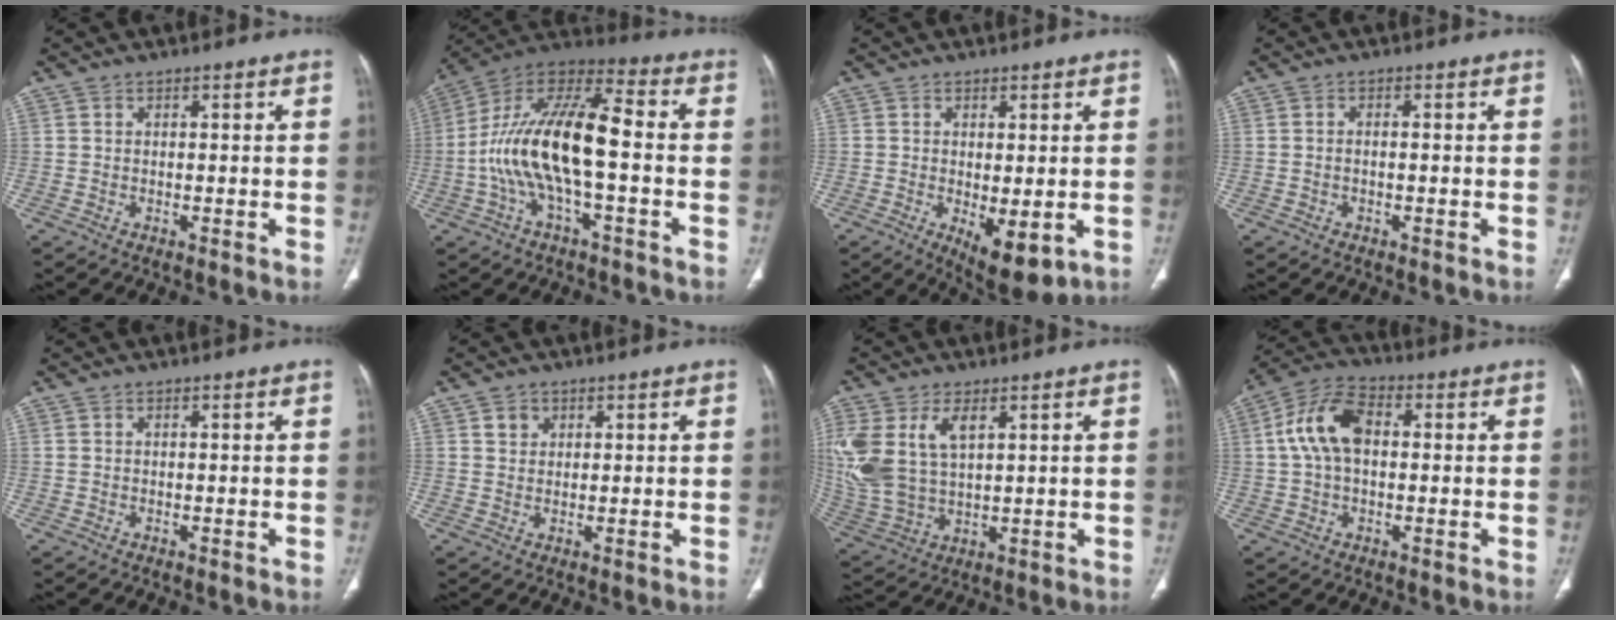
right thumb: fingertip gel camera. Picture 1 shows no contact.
{"total": 17.9, "force": [-2.4, 6.5, 16.5], "torque": [-0.326, 0.049, -0.048]}
{"total": 8.0, "force": [-1.9, 3.3, 7.0], "torque": [-0.101, -0.021, -0.018]}
{"total": 0.9, "force": [-0.3, 0.4, 0.7], "torque": [-0.016, 0.005, -0.005]}
{"total": 0.0}
{"total": 2.2, "force": [1.1, 1.8, 0.6], "torque": [0.000, -0.005, 0.017]}
{"total": 15.2, "force": [4.9, 8.9, 11.3], "torque": [-0.265, -0.008, 0.112]}
{"total": 10.7, "force": [1.2, 6.6, 8.3], "torque": [-0.165, 0.029, 0.016]}